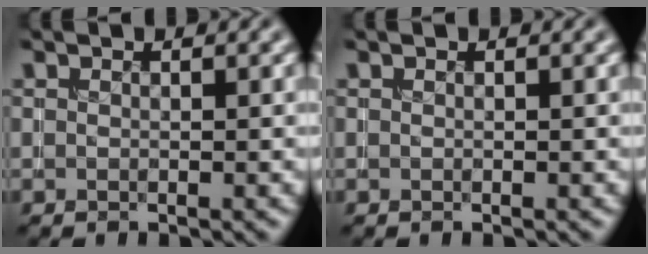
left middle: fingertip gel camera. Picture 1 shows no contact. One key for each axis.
{"total": 0.0}